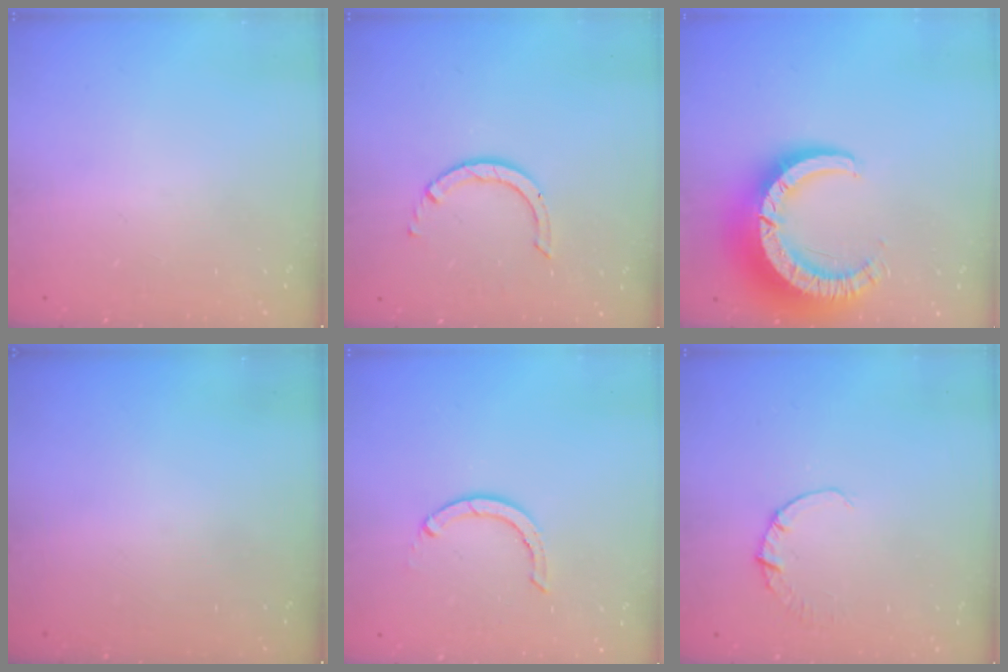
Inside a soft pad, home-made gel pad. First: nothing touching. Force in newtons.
{"total": 2.9, "press": 2.9, "slide": 0.2}
{"total": 13.2, "press": 13.2, "slide": 1.3}
{"total": 0.0}
{"total": 2.9, "press": 2.9, "slide": 0.1}
{"total": 1.9, "press": 1.9, "slide": 0.3}